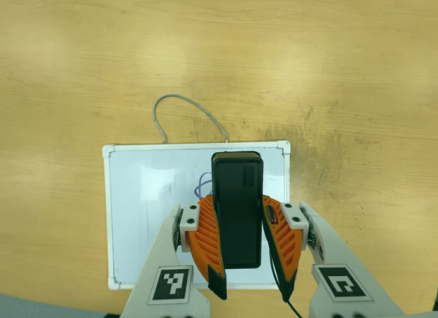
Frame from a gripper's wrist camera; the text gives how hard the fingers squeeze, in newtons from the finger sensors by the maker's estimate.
{"total": 8.1, "left": 6.3, "right": 9.8}